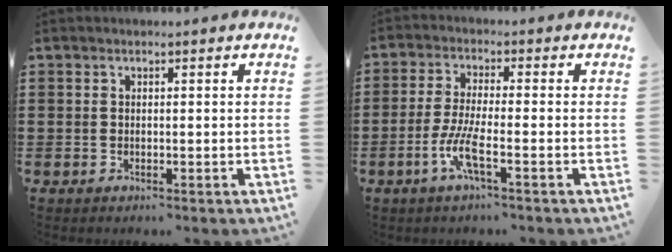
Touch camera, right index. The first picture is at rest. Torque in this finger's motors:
{"motor_torque": [2.13, 0.00, 0.47, 0.14]}